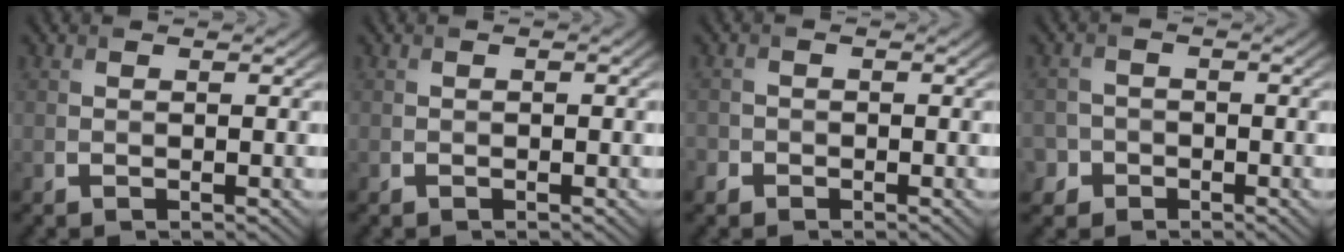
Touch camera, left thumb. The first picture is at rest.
{"total": 0.6, "force": [-0.3, 0.2, 0.5], "torque": [-0.007, 0.003, -0.005]}
{"total": 1.7, "force": [-1.2, 1.3, 0.2], "torque": [0.000, 0.000, -0.027]}
{"total": 3.7, "force": [-2.2, 3.0, 0.4], "torque": [0.001, 0.002, -0.055]}